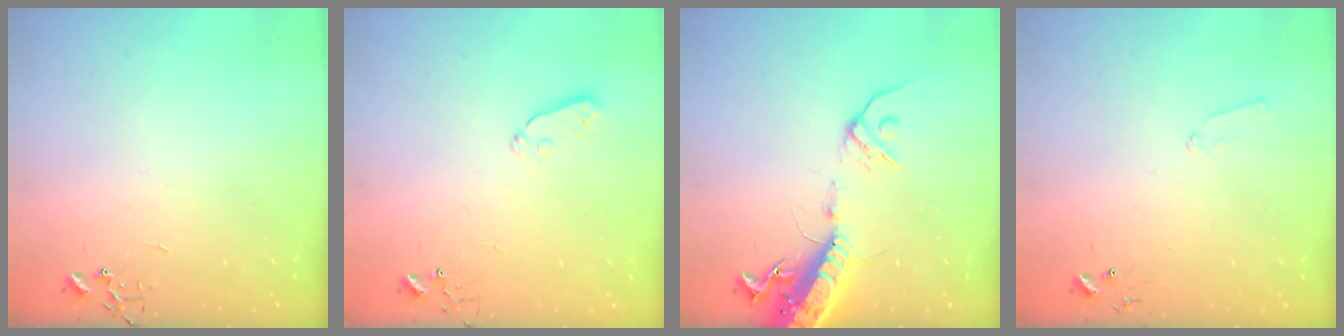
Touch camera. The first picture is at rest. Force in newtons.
{"total": 3.9, "press": 3.8, "slide": 0.6}
{"total": 16.2, "press": 15.8, "slide": 3.4}
{"total": 6.0, "press": 6.0, "slide": 0.6}